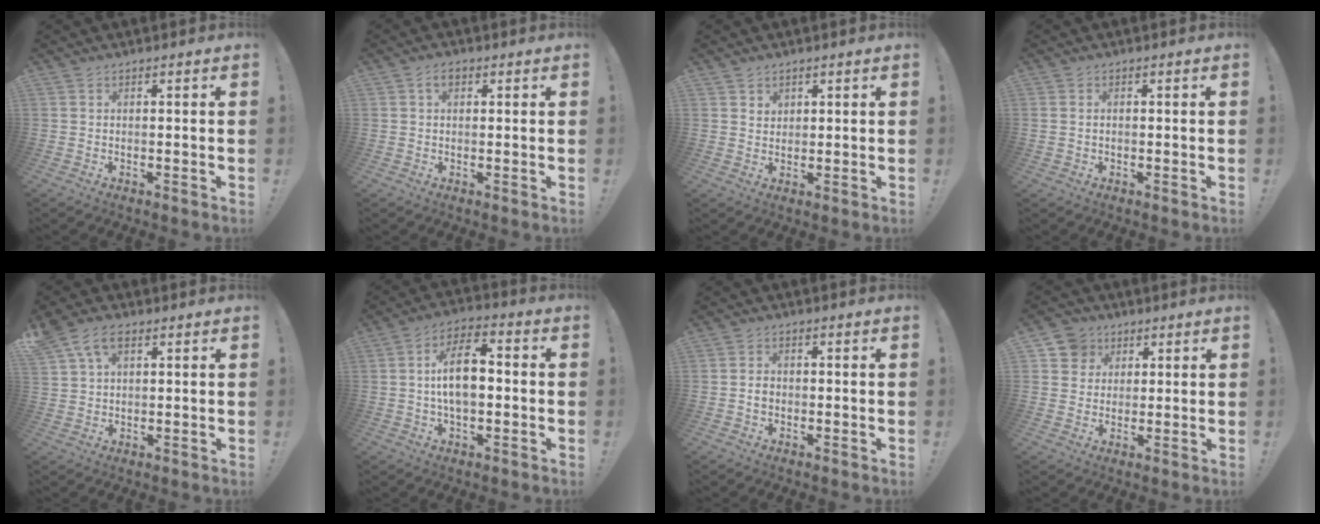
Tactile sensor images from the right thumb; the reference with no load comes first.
{"total": 2.6, "force": [0.9, 1.6, 1.9], "torque": [-0.028, 0.004, 0.015]}
{"total": 2.5, "force": [1.8, 1.8, 0.3], "torque": [0.010, -0.014, 0.029]}
{"total": 1.1, "force": [-0.1, 1.0, 0.4], "torque": [-0.011, 0.005, -0.002]}
{"total": 7.4, "force": [3.7, 4.4, 4.7], "torque": [-0.082, -0.003, 0.073]}
{"total": 12.2, "force": [-0.5, 6.6, 10.3], "torque": [-0.172, 0.010, -0.011]}
{"total": 2.3, "force": [-0.7, 1.8, 1.2], "torque": [-0.011, 0.003, -0.014]}
{"total": 7.1, "force": [2.8, 6.4, 1.3], "torque": [-0.019, -0.015, 0.057]}